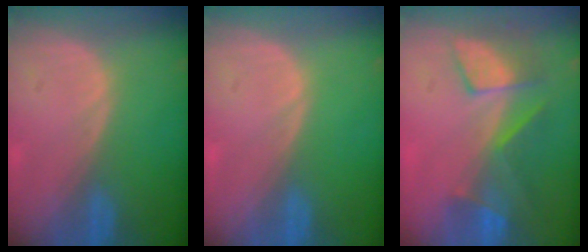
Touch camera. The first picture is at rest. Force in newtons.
{"total": 0.0}
{"total": 8.1, "press": 7.2, "slide": 3.9}